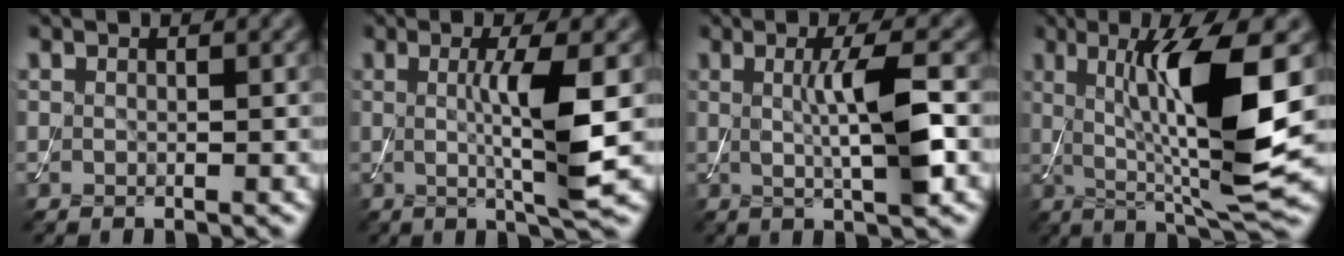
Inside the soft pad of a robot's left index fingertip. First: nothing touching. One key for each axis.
{"total": 5.6, "fx": 0.1, "fy": 0.8, "fz": 5.6, "tx": -0.096, "ty": -0.006, "tz": 0.001}
{"total": 5.2, "fx": 0.2, "fy": 0.9, "fz": 5.1, "tx": -0.086, "ty": 0.002, "tz": 0.005}
{"total": 10.3, "fx": 1.3, "fy": 1.8, "fz": 10.1, "tx": -0.159, "ty": -0.013, "tz": 0.033}